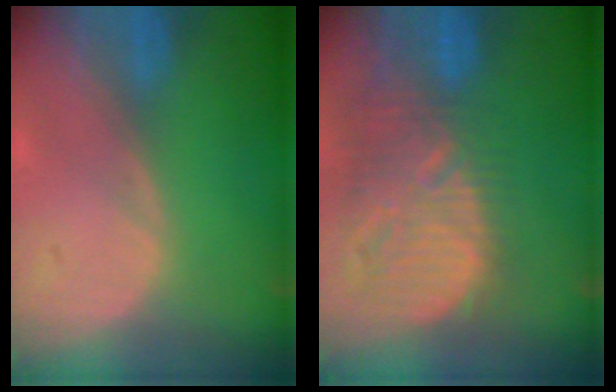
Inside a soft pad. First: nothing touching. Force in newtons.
{"total": 13.0, "press": 11.4, "slide": 6.2}